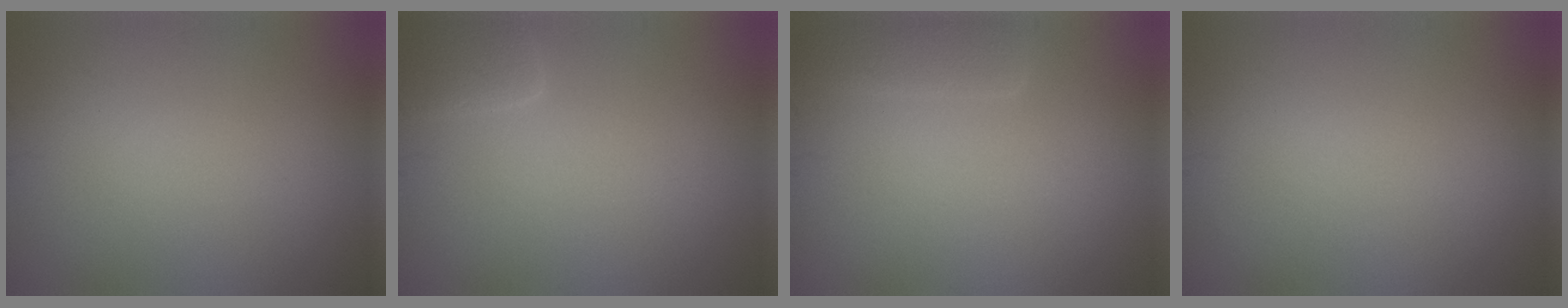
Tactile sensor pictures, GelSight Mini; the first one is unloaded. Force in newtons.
{"total": 1.9, "press": 1.9, "slide": 0.3}
{"total": 2.0, "press": 1.9, "slide": 0.3}
{"total": 0.0}